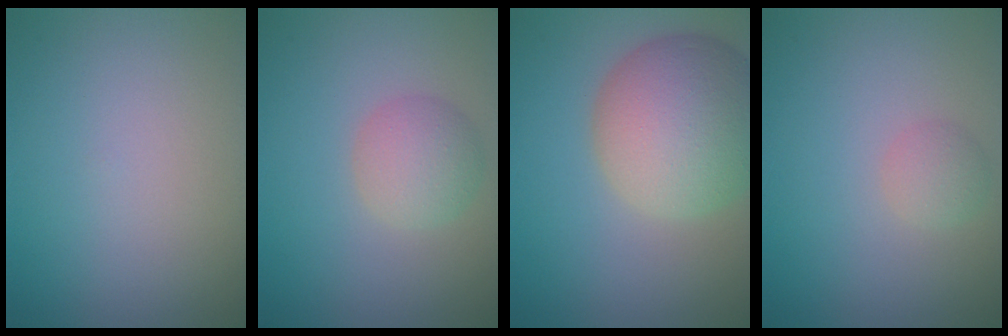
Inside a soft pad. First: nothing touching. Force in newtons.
{"total": 2.9, "press": 2.9, "slide": 0.0}
{"total": 9.0, "press": 9.0, "slide": 0.6}
{"total": 1.4, "press": 1.4, "slide": 0.1}